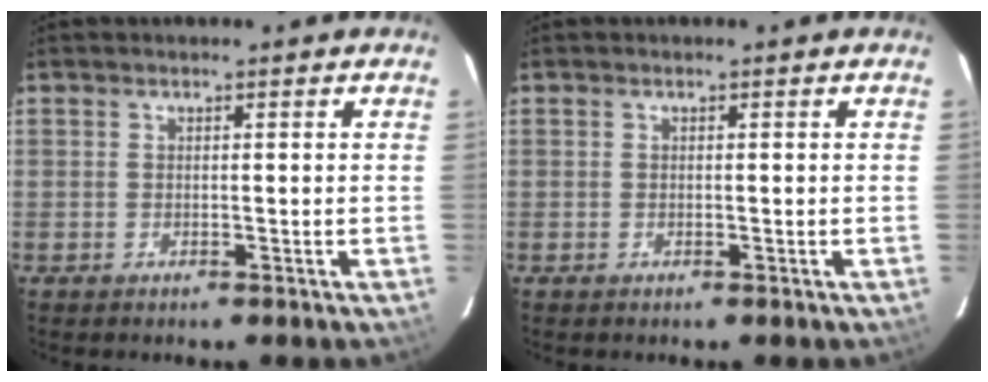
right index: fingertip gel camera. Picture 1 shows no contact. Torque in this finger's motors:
{"motor_torque": [-0.19, 0.13, -0.08, -0.01]}